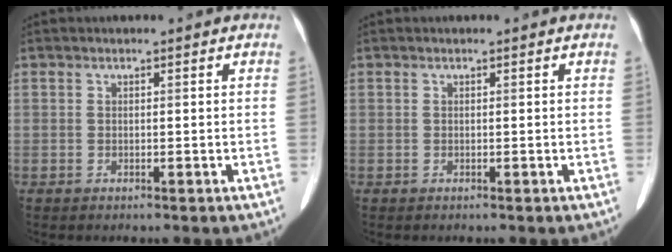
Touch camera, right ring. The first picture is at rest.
{"total": 0.0}